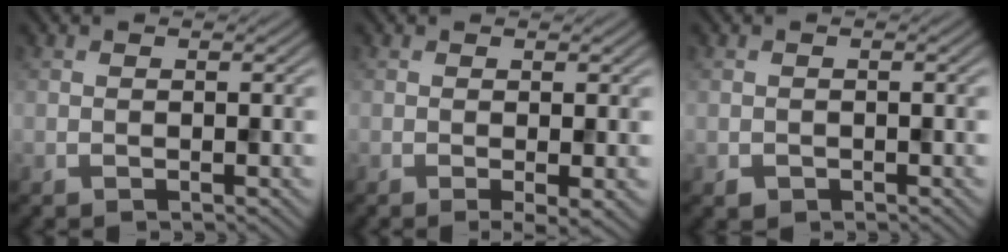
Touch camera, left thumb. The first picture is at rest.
{"total": 2.0, "force": [-0.3, 0.2, 2.0], "torque": [-0.038, -0.009, -0.006]}
{"total": 0.8, "force": [-0.4, 0.6, 0.2], "torque": [-0.002, -0.006, -0.007]}